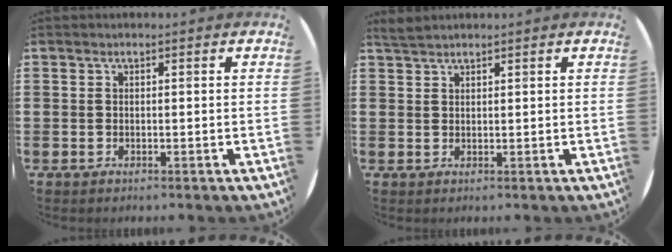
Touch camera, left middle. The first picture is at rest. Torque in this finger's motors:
{"motor_torque": [0.35, -0.31, 0.00, -0.01]}